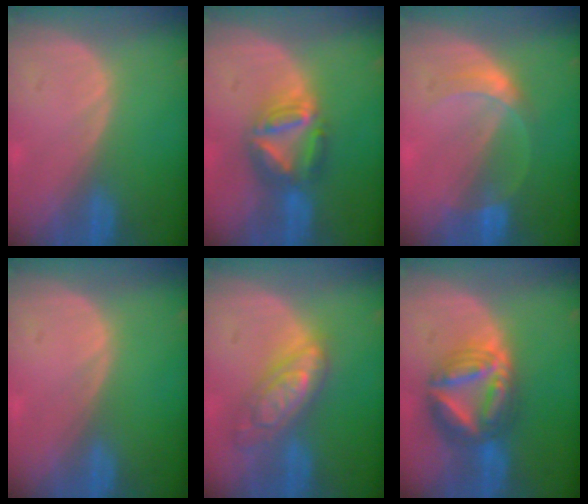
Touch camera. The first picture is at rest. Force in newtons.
{"total": 7.4, "press": 6.5, "slide": 3.6}
{"total": 4.1, "press": 4.0, "slide": 0.3}
{"total": 0.0}
{"total": 7.5, "press": 7.5, "slide": 0.5}
{"total": 9.0, "press": 8.9, "slide": 0.8}